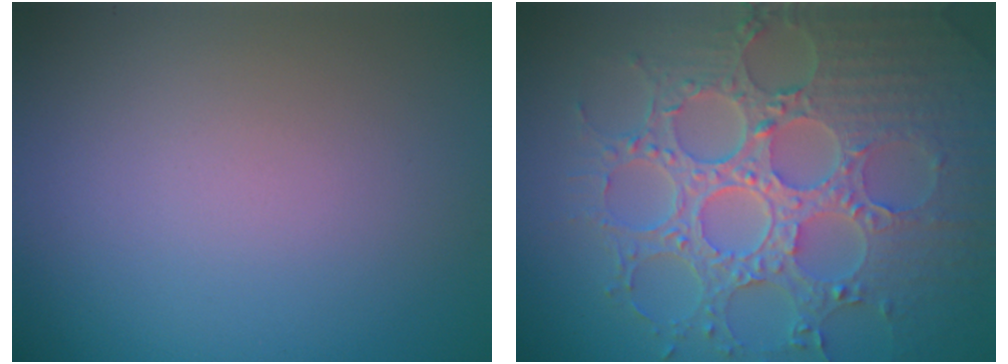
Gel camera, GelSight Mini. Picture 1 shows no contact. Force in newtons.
{"total": 8.8, "press": 6.6, "slide": 5.7}